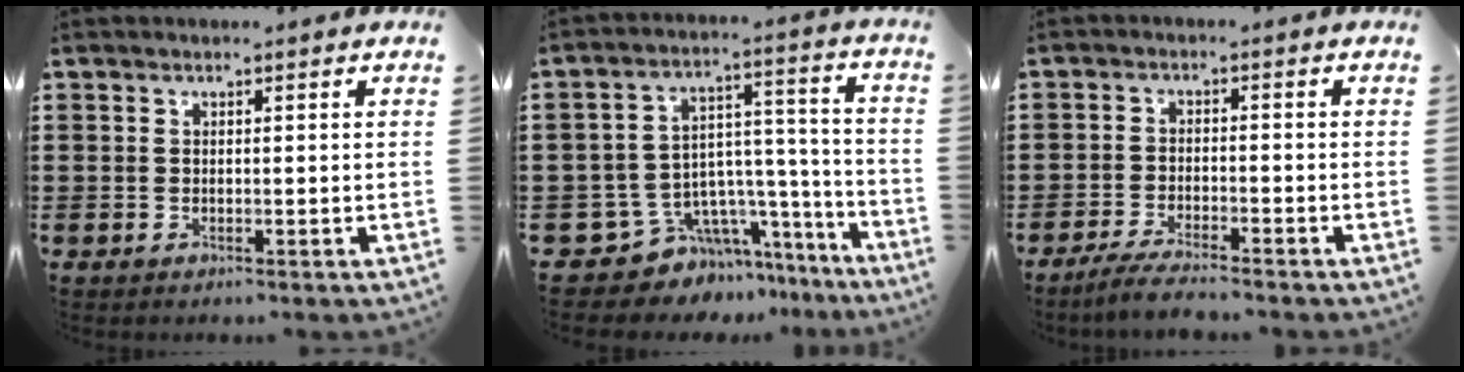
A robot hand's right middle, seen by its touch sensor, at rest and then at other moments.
{"total": 8.1, "force": [-5.8, 5.4, 1.6], "torque": [-0.055, 0.003, -0.105]}
{"total": 3.3, "force": [-3.0, 0.0, 1.4], "torque": [-0.031, -0.003, -0.061]}